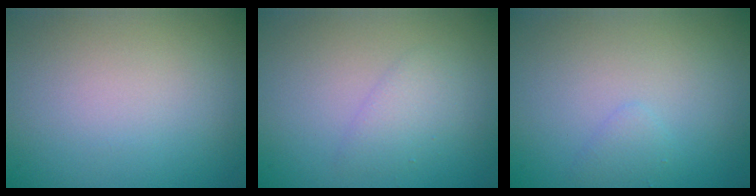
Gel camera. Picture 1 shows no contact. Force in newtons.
{"total": 1.7, "press": 1.7, "slide": 0.2}
{"total": 0.9, "press": 0.9, "slide": 0.0}